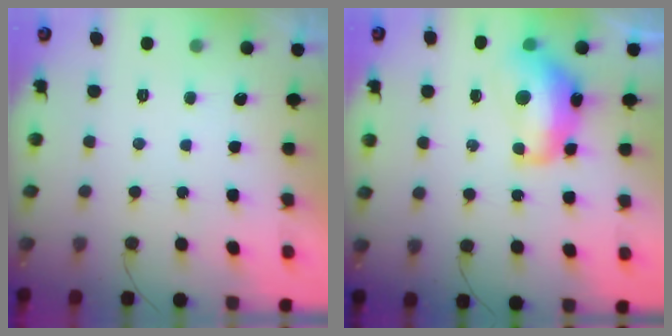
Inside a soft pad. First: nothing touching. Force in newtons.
{"total": 12.7, "press": 12.7, "slide": 0.9}